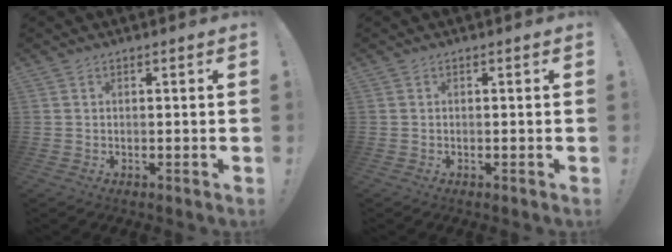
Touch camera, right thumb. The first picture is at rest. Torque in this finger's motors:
{"motor_torque": [-0.17, 0.07, -0.01, 0.05, 0.00]}